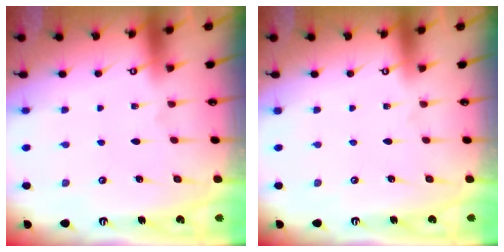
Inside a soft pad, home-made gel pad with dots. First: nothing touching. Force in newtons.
{"total": 0.0}